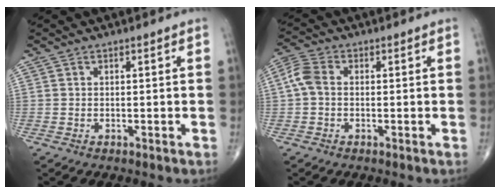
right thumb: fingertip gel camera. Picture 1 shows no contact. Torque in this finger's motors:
{"motor_torque": [-0.47, 0.50, 0.02, -0.05, 0.09]}